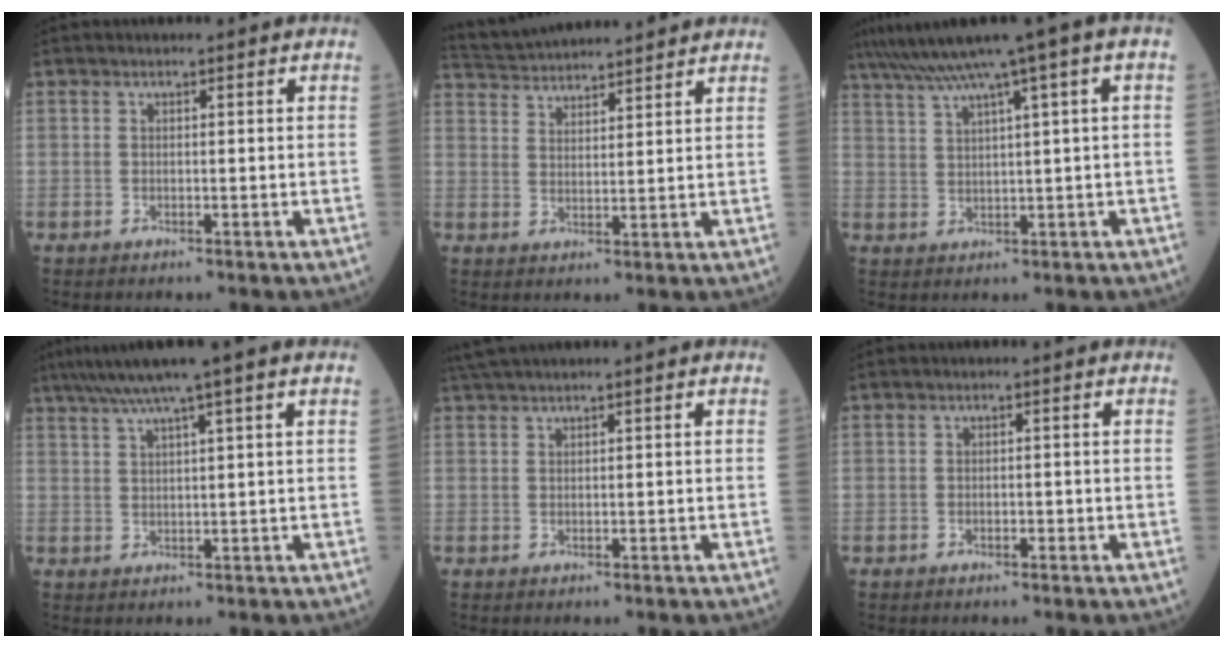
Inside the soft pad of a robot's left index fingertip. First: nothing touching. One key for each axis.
{"total": 12.6, "fx": 12.0, "fy": 1.3, "fz": 3.4, "tx": -0.074, "ty": 0.035, "tz": 0.191}
{"total": 9.7, "fx": 6.1, "fy": -1.3, "fz": 7.4, "tx": -0.125, "ty": 0.034, "tz": 0.098}
{"total": 7.8, "fx": 5.4, "fy": -1.1, "fz": 5.6, "tx": -0.091, "ty": 0.031, "tz": 0.087}
{"total": 2.3, "fx": 1.9, "fy": -0.5, "fz": 1.2, "tx": -0.029, "ty": 0.020, "tz": 0.044}
{"total": 0.8, "fx": -0.5, "fy": 0.4, "fz": 0.5, "tx": -0.008, "ty": -0.001, "tz": -0.008}